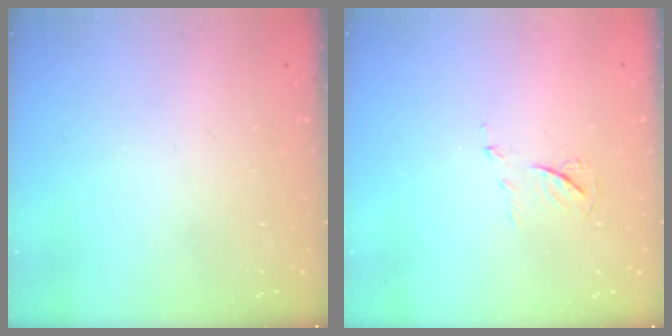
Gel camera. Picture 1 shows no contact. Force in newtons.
{"total": 6.1, "press": 6.0, "slide": 0.7}